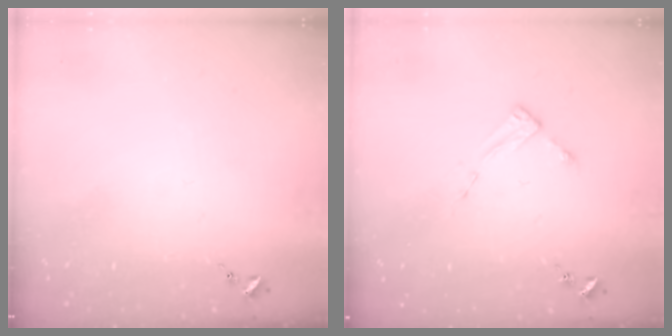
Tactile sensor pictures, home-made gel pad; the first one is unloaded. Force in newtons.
{"total": 3.0, "press": 3.0, "slide": 0.5}